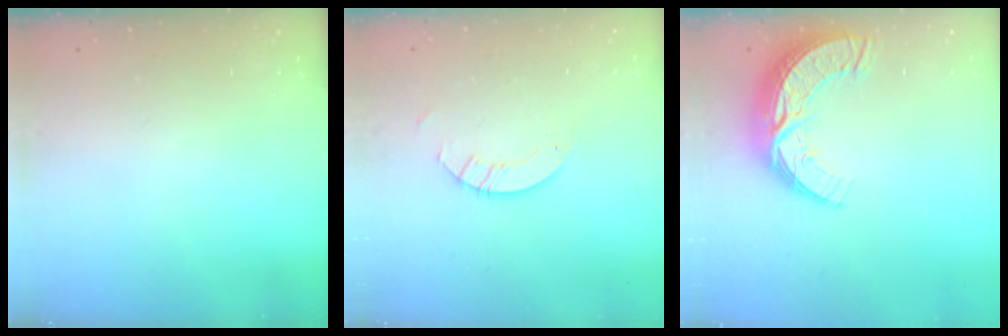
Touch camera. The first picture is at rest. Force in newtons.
{"total": 2.6, "press": 2.6, "slide": 0.2}
{"total": 13.0, "press": 12.9, "slide": 1.0}